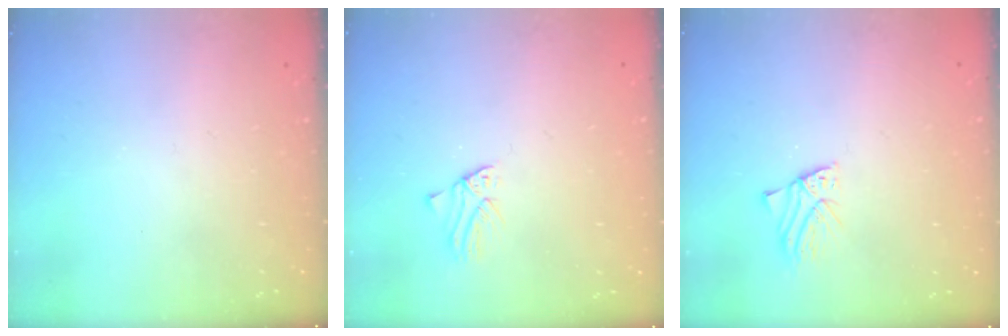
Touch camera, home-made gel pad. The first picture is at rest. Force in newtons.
{"total": 1.1, "press": 1.1, "slide": 0.2}
{"total": 1.8, "press": 1.8, "slide": 0.1}